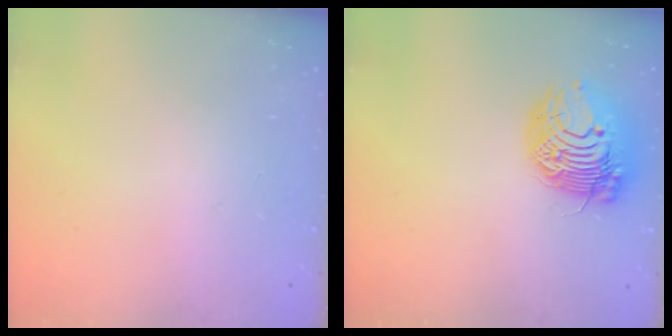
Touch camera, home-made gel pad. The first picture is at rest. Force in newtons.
{"total": 14.8, "press": 14.8, "slide": 0.2}